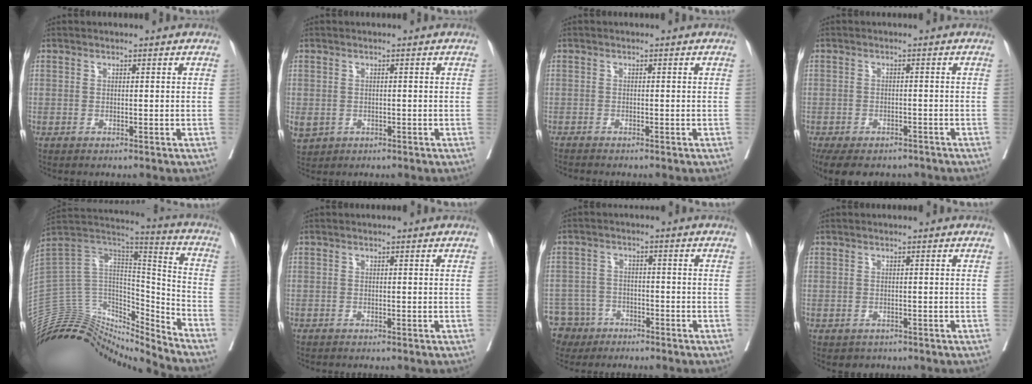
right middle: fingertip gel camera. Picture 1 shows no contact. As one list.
[{"total": 4.9, "force": [-1.9, 4.0, 2.2], "torque": [-0.064, -0.004, -0.022]}, {"total": 1.7, "force": [-1.6, -0.3, 0.5], "torque": [-0.012, -0.003, -0.030]}, {"total": 13.3, "force": [-10.3, 6.0, 6.0], "torque": [-0.146, -0.015, -0.133]}, {"total": 22.7, "force": [-21.2, 6.2, 5.1], "torque": [-0.119, 0.078, -0.353]}, {"total": 0.7, "force": [-0.7, 0.2, 0.2], "torque": [-0.009, -0.002, -0.016]}, {"total": 7.7, "force": [-5.6, 5.2, 0.5], "torque": [-0.020, -0.001, -0.098]}, {"total": 2.3, "force": [-1.7, 1.5, 0.6], "torque": [-0.013, -0.002, -0.021]}]